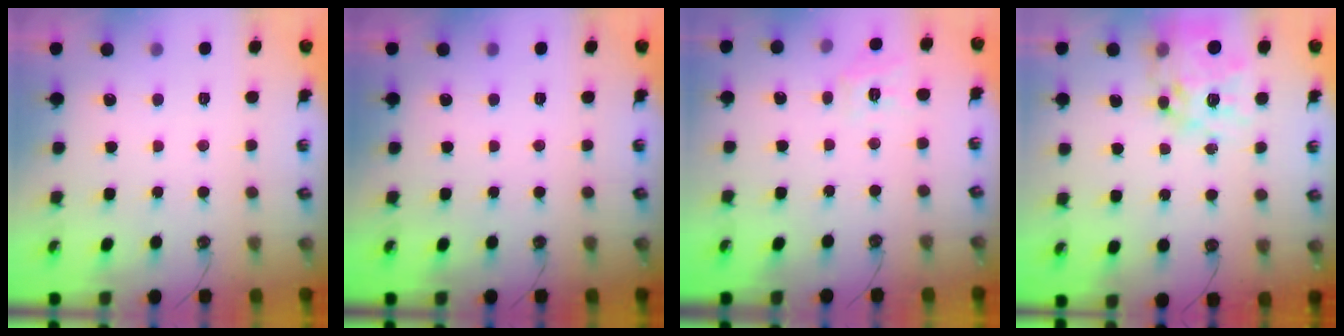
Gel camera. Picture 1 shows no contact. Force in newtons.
{"total": 0.0}
{"total": 8.1, "press": 8.1, "slide": 0.6}
{"total": 16.7, "press": 16.7, "slide": 1.7}